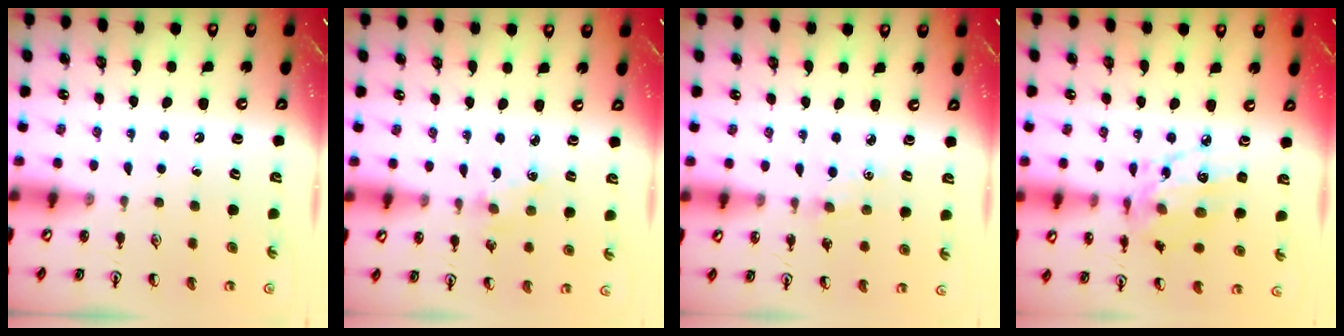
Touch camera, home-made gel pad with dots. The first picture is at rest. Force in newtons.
{"total": 1.9, "press": 1.8, "slide": 0.3}
{"total": 1.1, "press": 1.1, "slide": 0.3}
{"total": 12.1, "press": 12.1, "slide": 0.8}